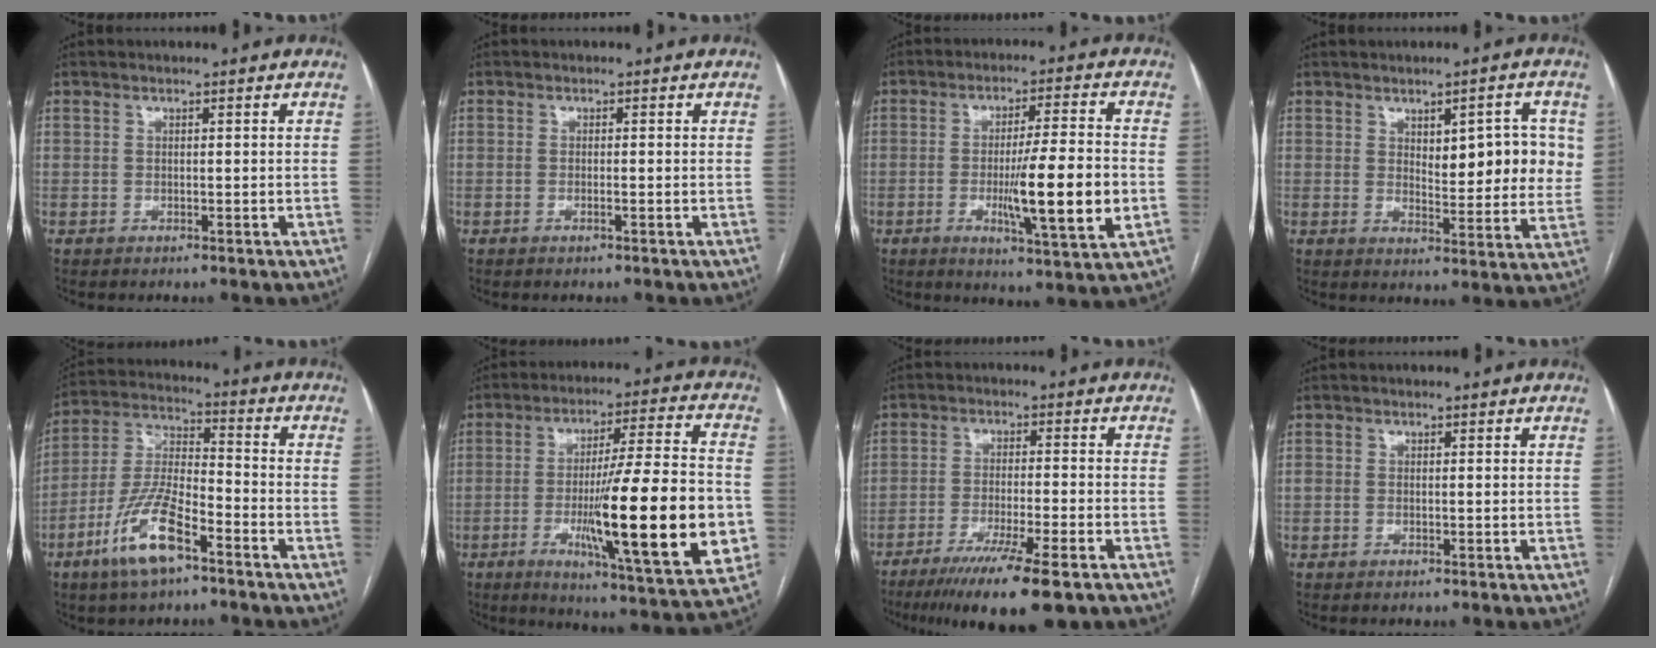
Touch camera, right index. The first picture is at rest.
{"total": 0.6, "force": [-0.3, 0.0, 0.5], "torque": [-0.014, -0.001, -0.004]}
{"total": 13.1, "force": [-2.6, 0.4, 12.9], "torque": [-0.206, -0.017, -0.043]}
{"total": 9.6, "force": [2.5, 3.4, 8.6], "torque": [-0.103, 0.006, 0.038]}
{"total": 12.4, "force": [-6.9, 3.3, 9.8], "torque": [-0.209, -0.004, -0.130]}
{"total": 23.7, "force": [-4.9, 1.6, 23.1], "torque": [-0.328, -0.018, -0.072]}
{"total": 13.7, "force": [-9.5, 0.8, 9.9], "torque": [-0.153, -0.036, -0.149]}
{"total": 0.8, "force": [-0.2, 0.6, 0.5], "torque": [-0.010, 0.006, -0.001]}